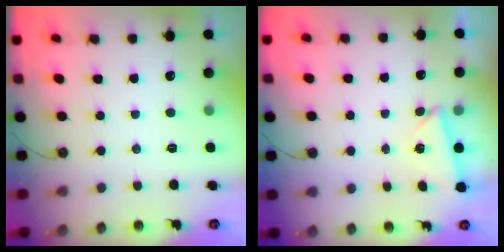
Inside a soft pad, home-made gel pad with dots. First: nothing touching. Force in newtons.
{"total": 2.9, "press": 2.8, "slide": 0.6}